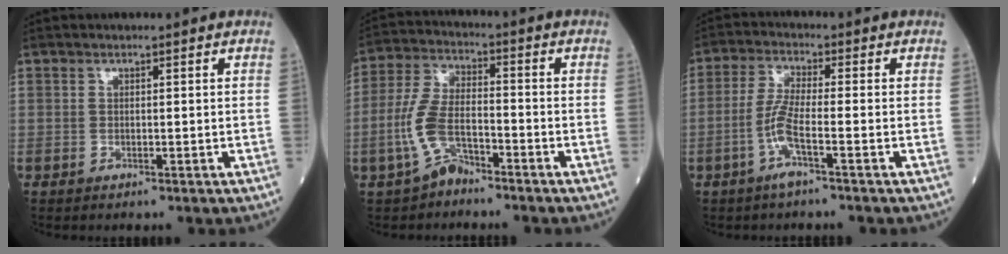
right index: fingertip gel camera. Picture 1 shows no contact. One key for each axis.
{"total": 7.3, "fx": -3.7, "fy": 3.3, "fz": 5.3, "tx": -0.129, "ty": 0.008, "tz": -0.078}
{"total": 3.6, "fx": -1.5, "fy": 0.0, "fz": 3.3, "tx": -0.072, "ty": 0.003, "tz": -0.034}